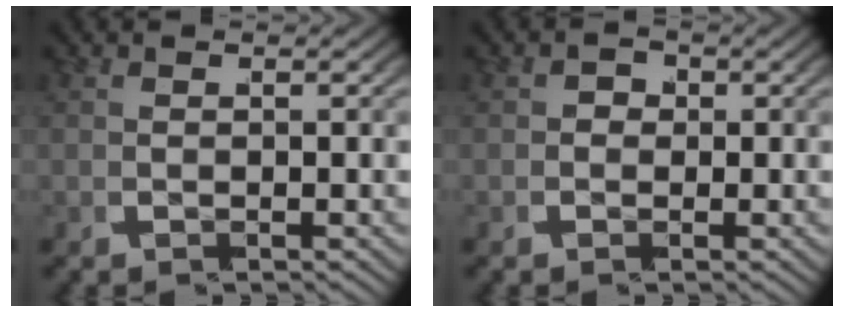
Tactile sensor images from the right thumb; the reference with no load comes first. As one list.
[{"total": 1.3, "force": [-0.8, 0.9, -0.5], "torque": [-0.008, -0.014, -0.014]}]